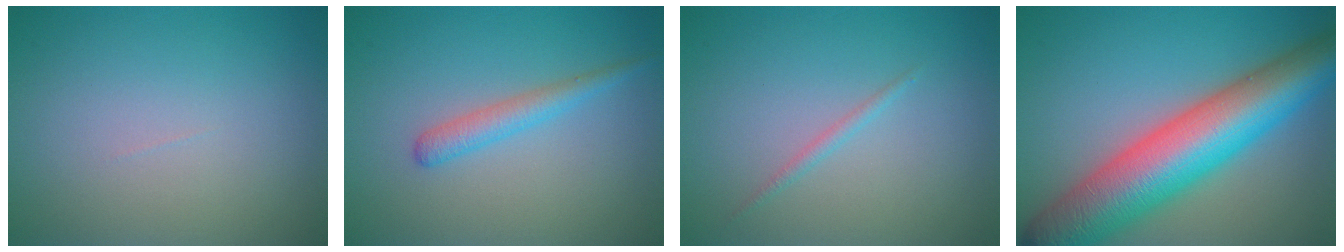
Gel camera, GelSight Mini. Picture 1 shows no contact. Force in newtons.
{"total": 2.1, "press": 2.1, "slide": 0.1}
{"total": 0.8, "press": 0.8, "slide": 0.0}
{"total": 12.5, "press": 12.5, "slide": 0.3}